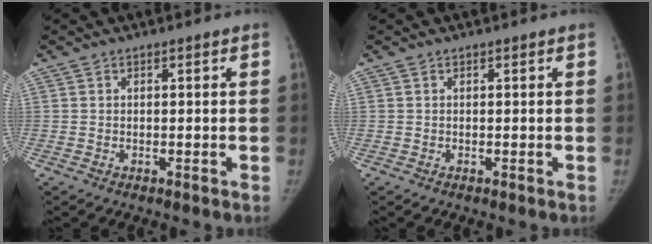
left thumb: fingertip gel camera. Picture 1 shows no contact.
{"total": 0.0}